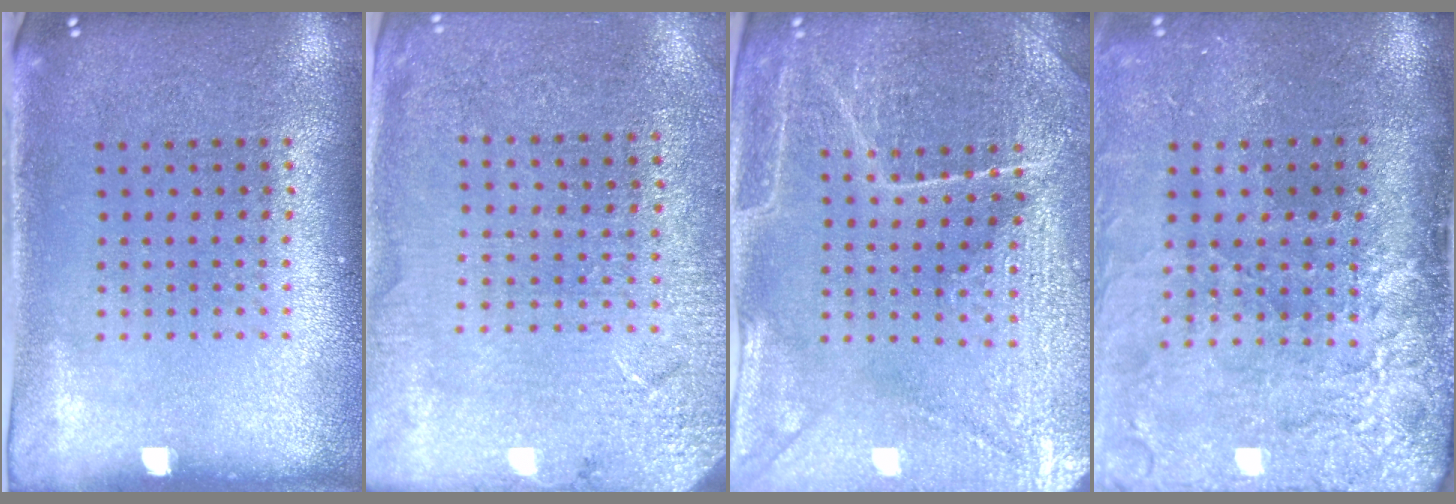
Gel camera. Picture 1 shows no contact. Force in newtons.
{"total": 2.7, "press": 2.7, "slide": 0.1}
{"total": 4.3, "press": 4.2, "slide": 1.1}
{"total": 4.6, "press": 3.7, "slide": 2.8}